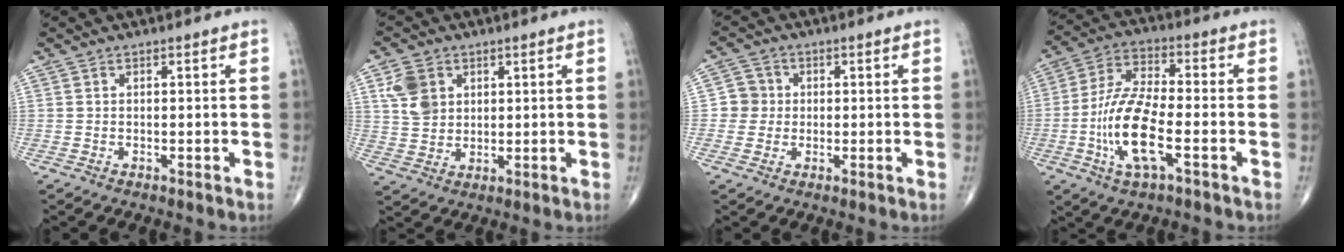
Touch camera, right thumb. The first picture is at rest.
{"total": 6.9, "force": [2.5, 5.3, 3.5], "torque": [-0.050, -0.007, 0.054]}
{"total": 4.1, "force": [0.0, 4.1, 0.6], "torque": [0.020, 0.009, -0.007]}
{"total": 13.8, "force": [-4.0, 4.6, 12.3], "torque": [-0.254, 0.019, -0.079]}